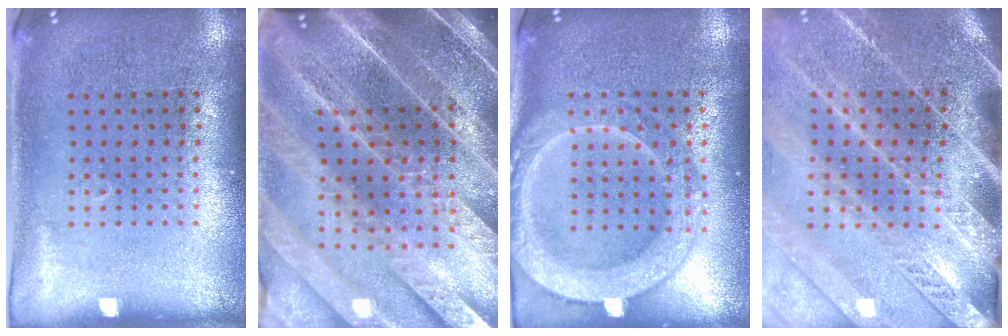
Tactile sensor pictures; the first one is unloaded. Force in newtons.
{"total": 5.6, "press": 4.8, "slide": 3.0}
{"total": 4.1, "press": 4.1, "slide": 0.5}
{"total": 3.6, "press": 3.1, "slide": 1.9}